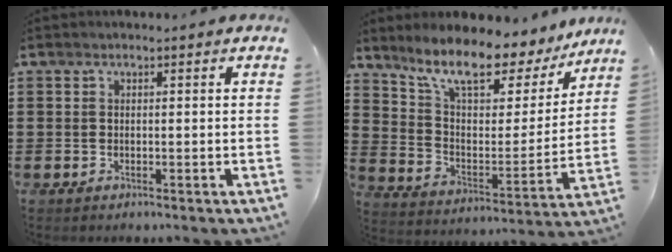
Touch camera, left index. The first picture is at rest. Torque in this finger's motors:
{"motor_torque": [2.14, 0.00, 0.66, 0.21]}